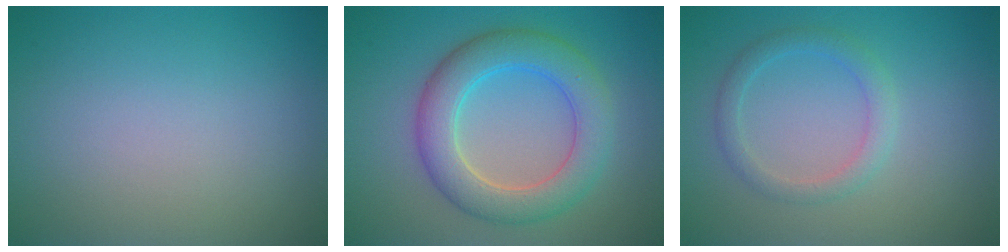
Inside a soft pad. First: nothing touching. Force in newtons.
{"total": 6.1, "press": 6.1, "slide": 0.2}
{"total": 2.1, "press": 2.1, "slide": 0.1}